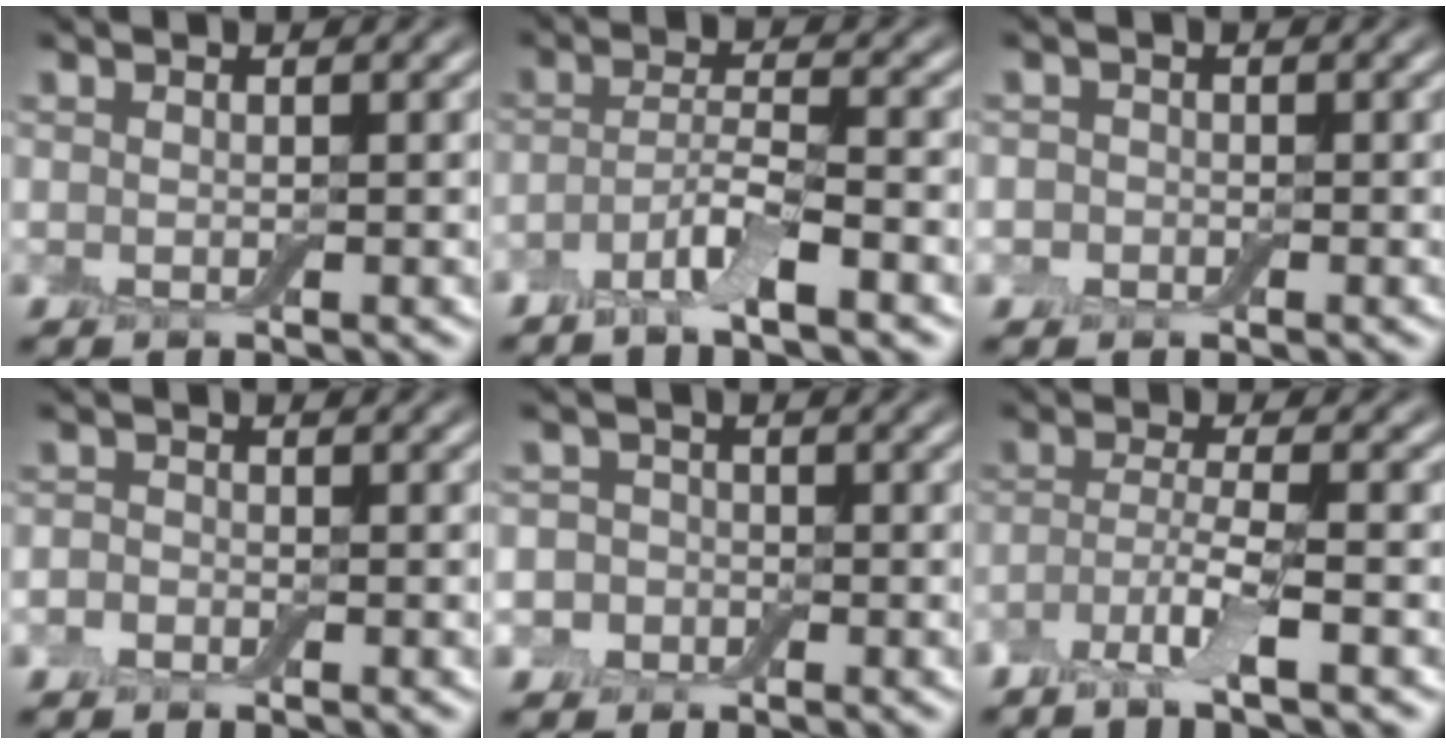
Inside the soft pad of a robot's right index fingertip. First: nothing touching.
{"total": 3.6, "force": [-2.3, 0.5, 2.7], "torque": [-0.054, 0.002, -0.053]}
{"total": 1.2, "force": [-0.4, 1.2, 0.1], "torque": [0.014, 0.004, -0.017]}
{"total": 0.9, "force": [-0.6, 0.7, 0.2], "torque": [0.000, 0.004, -0.016]}
{"total": 3.7, "force": [-1.0, 3.5, 0.8], "torque": [0.010, 0.022, -0.052]}
{"total": 3.3, "force": [-2.0, 0.4, 2.6], "torque": [-0.055, -0.003, -0.048]}